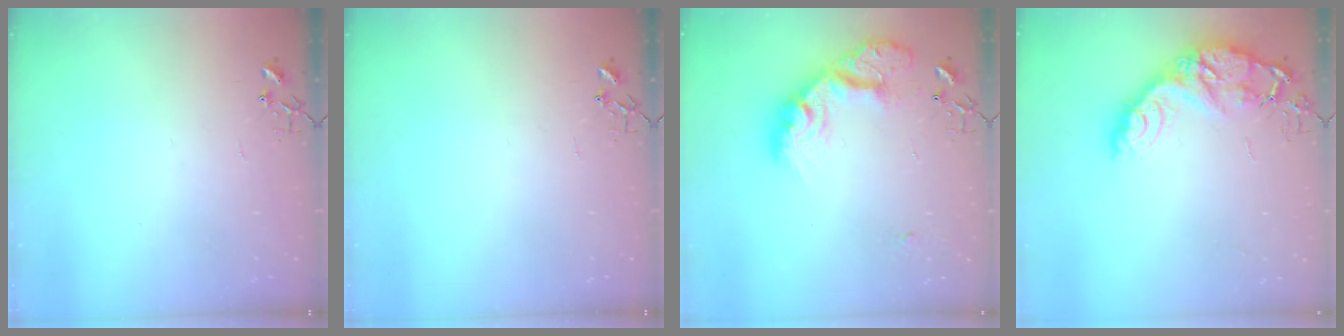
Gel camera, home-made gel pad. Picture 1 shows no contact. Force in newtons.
{"total": 0.0}
{"total": 20.8, "press": 20.8, "slide": 1.5}
{"total": 15.1, "press": 15.0, "slide": 1.1}